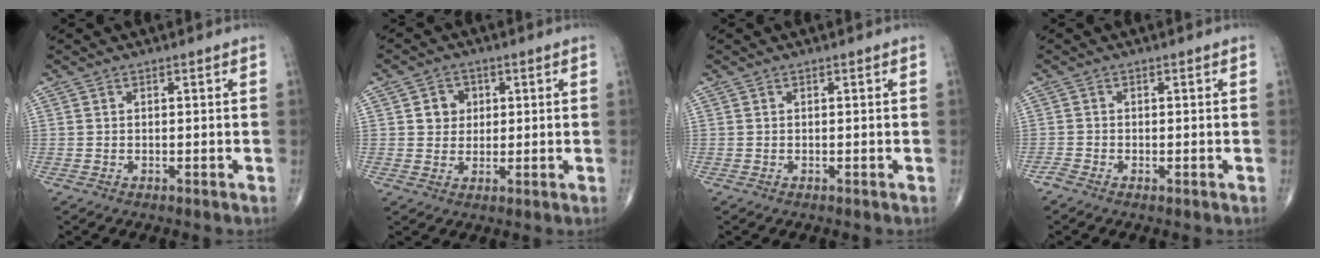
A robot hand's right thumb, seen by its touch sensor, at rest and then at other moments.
{"total": 4.4, "force": [1.1, 3.9, 1.7], "torque": [-0.003, 0.000, 0.014]}
{"total": 0.0}
{"total": 1.2, "force": [-0.9, 0.5, 0.7], "torque": [-0.017, 0.003, -0.020]}